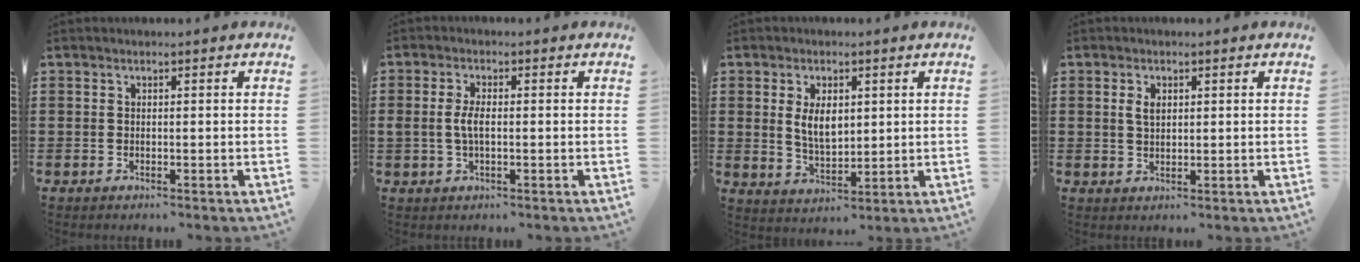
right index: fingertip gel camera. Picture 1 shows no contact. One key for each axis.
{"total": 3.3, "fx": -0.2, "fy": 1.3, "fz": 3.0, "tx": -0.072, "ty": -0.003, "tz": -0.009}
{"total": 5.3, "fx": 1.1, "fy": 2.9, "fz": 4.3, "tx": -0.083, "ty": 0.005, "tz": 0.017}
{"total": 2.2, "fx": 0.7, "fy": 1.2, "fz": 1.7, "tx": -0.038, "ty": 0.005, "tz": 0.011}